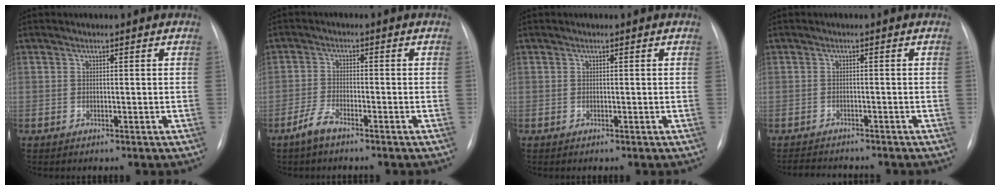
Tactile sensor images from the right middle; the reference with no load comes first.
{"total": 3.2, "force": [-2.6, 0.6, 1.8], "torque": [-0.045, -0.003, -0.054]}
{"total": 0.0}
{"total": 4.8, "force": [-4.6, 0.8, 1.2], "torque": [-0.020, -0.012, -0.066]}